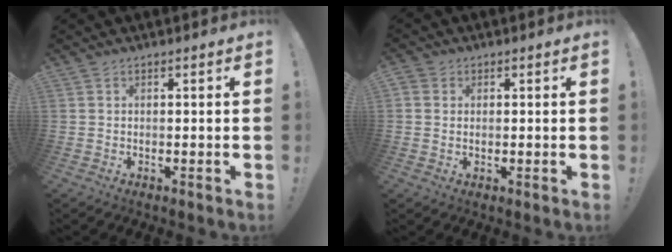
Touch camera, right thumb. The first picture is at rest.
{"total": 2.1, "force": [0.6, 1.9, 0.7], "torque": [-0.008, -0.003, 0.010]}